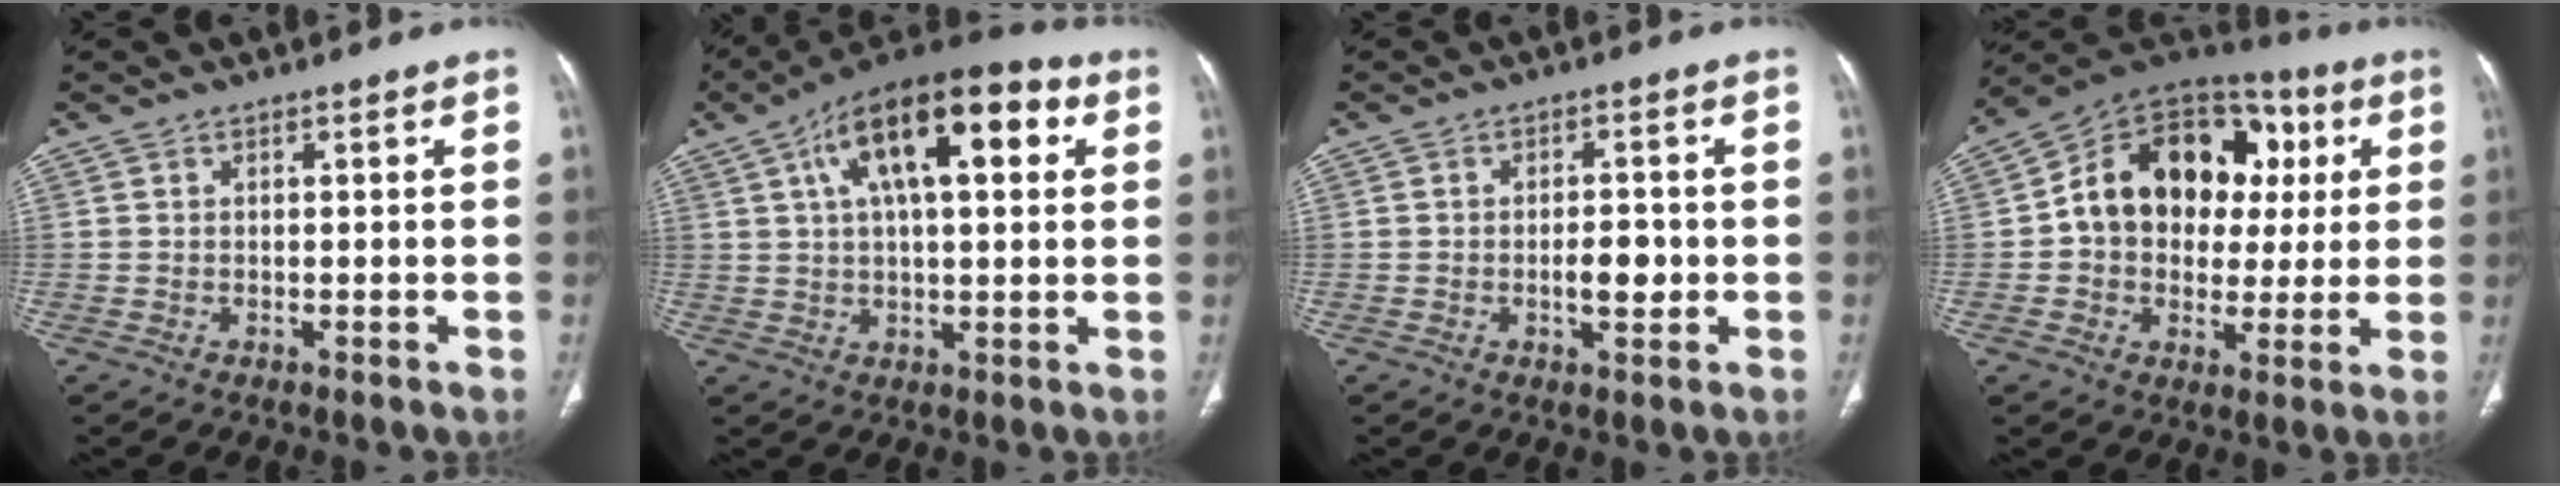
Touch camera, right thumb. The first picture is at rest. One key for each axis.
{"total": 19.4, "fx": 6.7, "fy": 8.1, "fz": 16.3, "tx": -0.247, "ty": 0.020, "tz": 0.100}
{"total": 4.8, "fx": -0.8, "fy": 2.3, "fz": 4.1, "tx": -0.054, "ty": 0.002, "tz": -0.012}
{"total": 20.7, "fx": 2.9, "fy": 15.6, "fz": 13.4, "tx": -0.163, "ty": 0.036, "tz": 0.043}